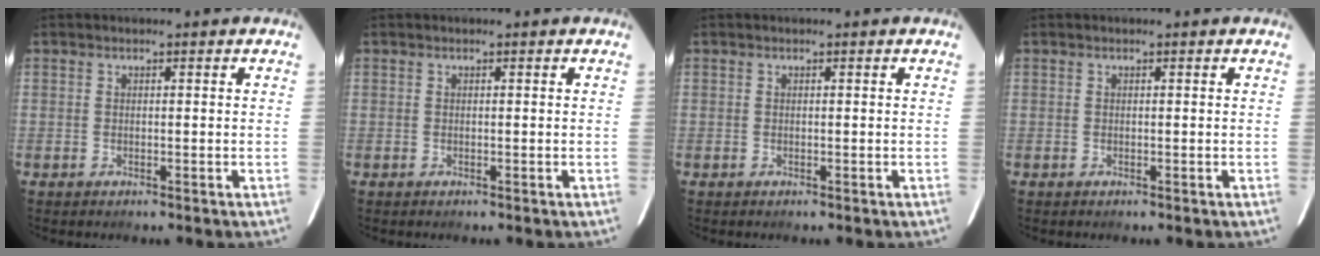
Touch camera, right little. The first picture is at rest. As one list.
[{"total": 0.0}, {"total": 0.0}, {"total": 0.0}]